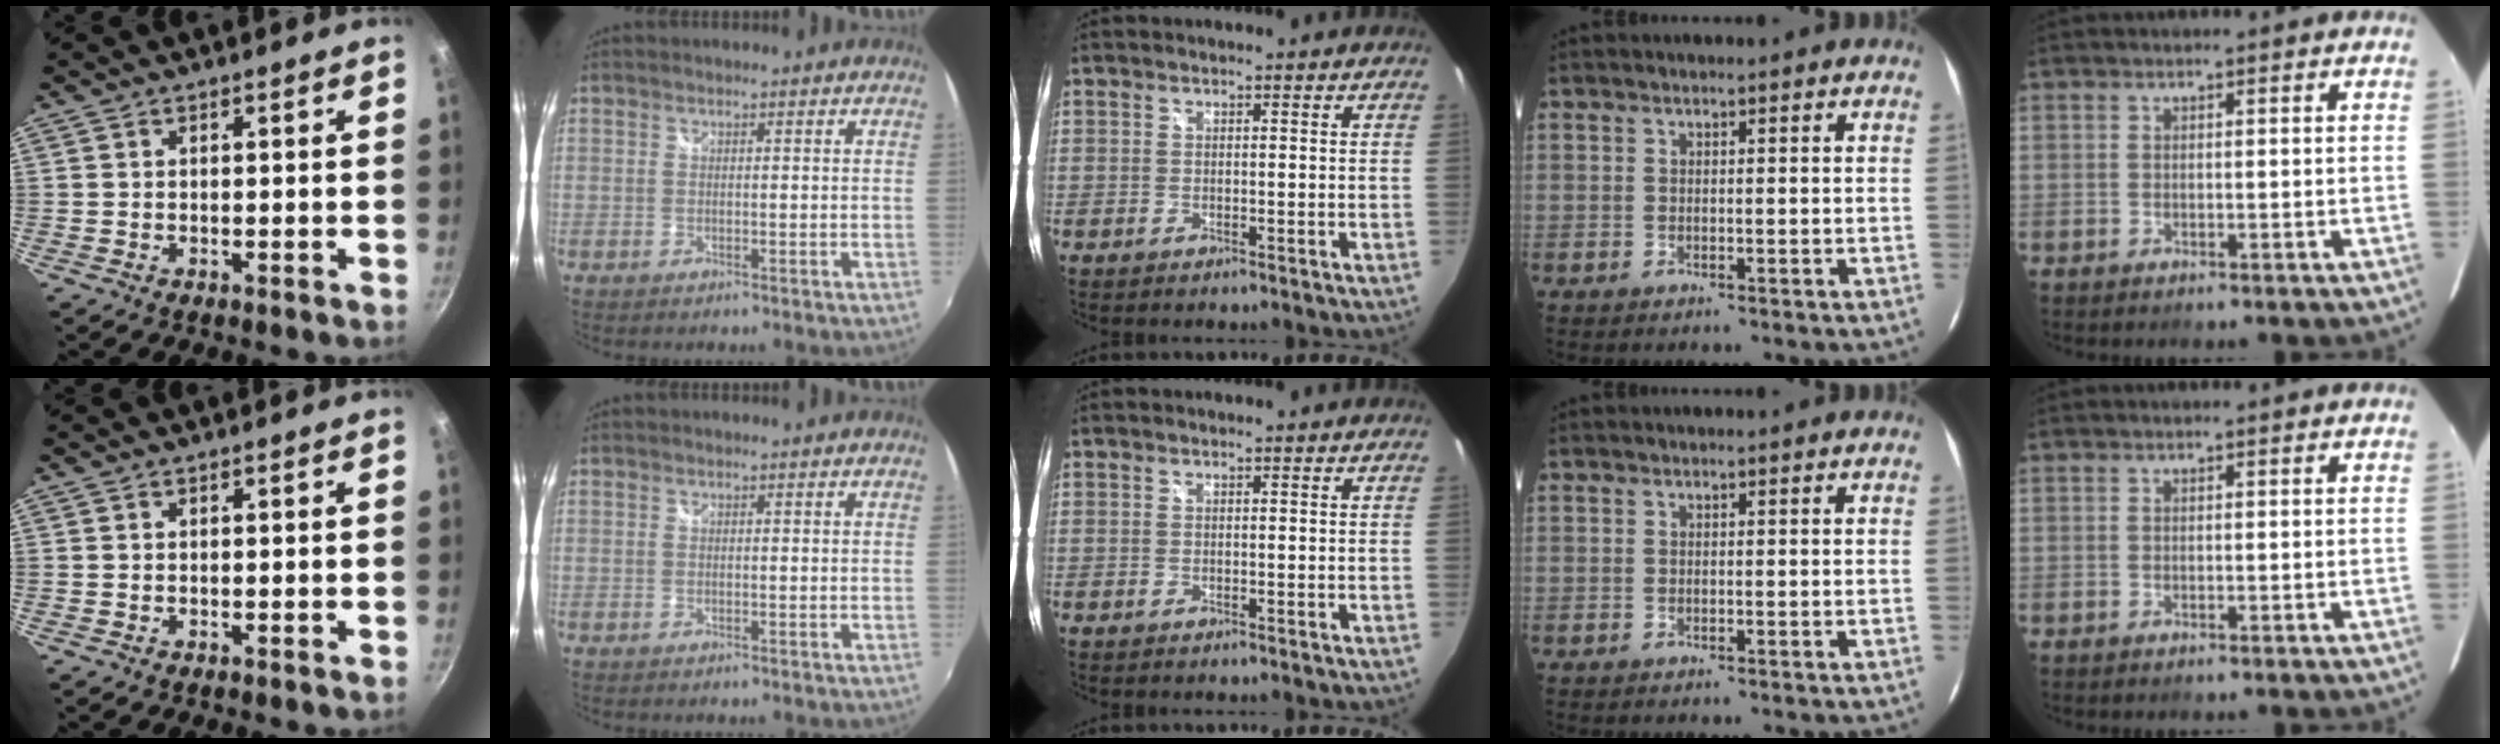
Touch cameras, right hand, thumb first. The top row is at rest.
{}